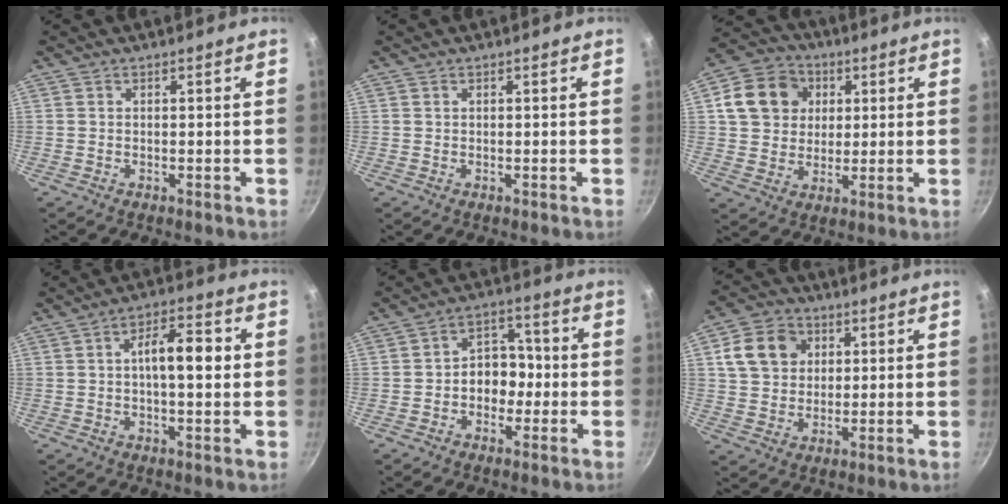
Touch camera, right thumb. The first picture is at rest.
{"total": 0.0}
{"total": 12.5, "force": [3.4, 10.6, 5.6], "torque": [-0.078, 0.012, 0.050]}
{"total": 8.9, "force": [0.7, 3.7, 8.1], "torque": [-0.106, 0.021, 0.001]}
{"total": 8.0, "force": [-1.2, 6.2, 4.9], "torque": [-0.017, 0.030, -0.029]}
{"total": 10.7, "force": [3.4, 8.8, 5.2], "torque": [-0.070, 0.007, 0.053]}